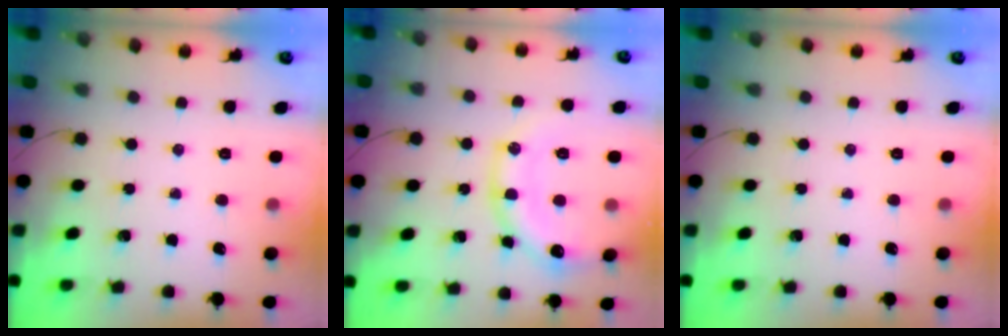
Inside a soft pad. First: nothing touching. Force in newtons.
{"total": 14.0, "press": 13.9, "slide": 1.9}
{"total": 0.0}